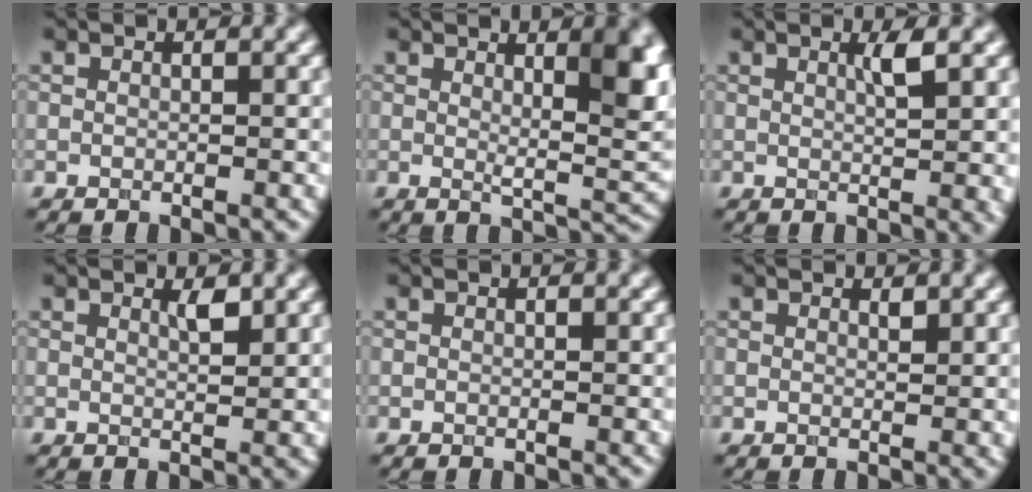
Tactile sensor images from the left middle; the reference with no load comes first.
{"total": 7.2, "force": [2.2, 2.4, 6.4], "torque": [-0.076, -0.011, 0.039]}
{"total": 2.6, "force": [0.8, 0.5, 2.4], "torque": [-0.033, -0.002, 0.010]}
{"total": 1.5, "force": [0.9, 0.3, 1.2], "torque": [-0.017, -0.004, 0.013]}
{"total": 0.0}
{"total": 0.8, "force": [0.5, 0.2, 0.6], "torque": [-0.009, -0.005, 0.009]}